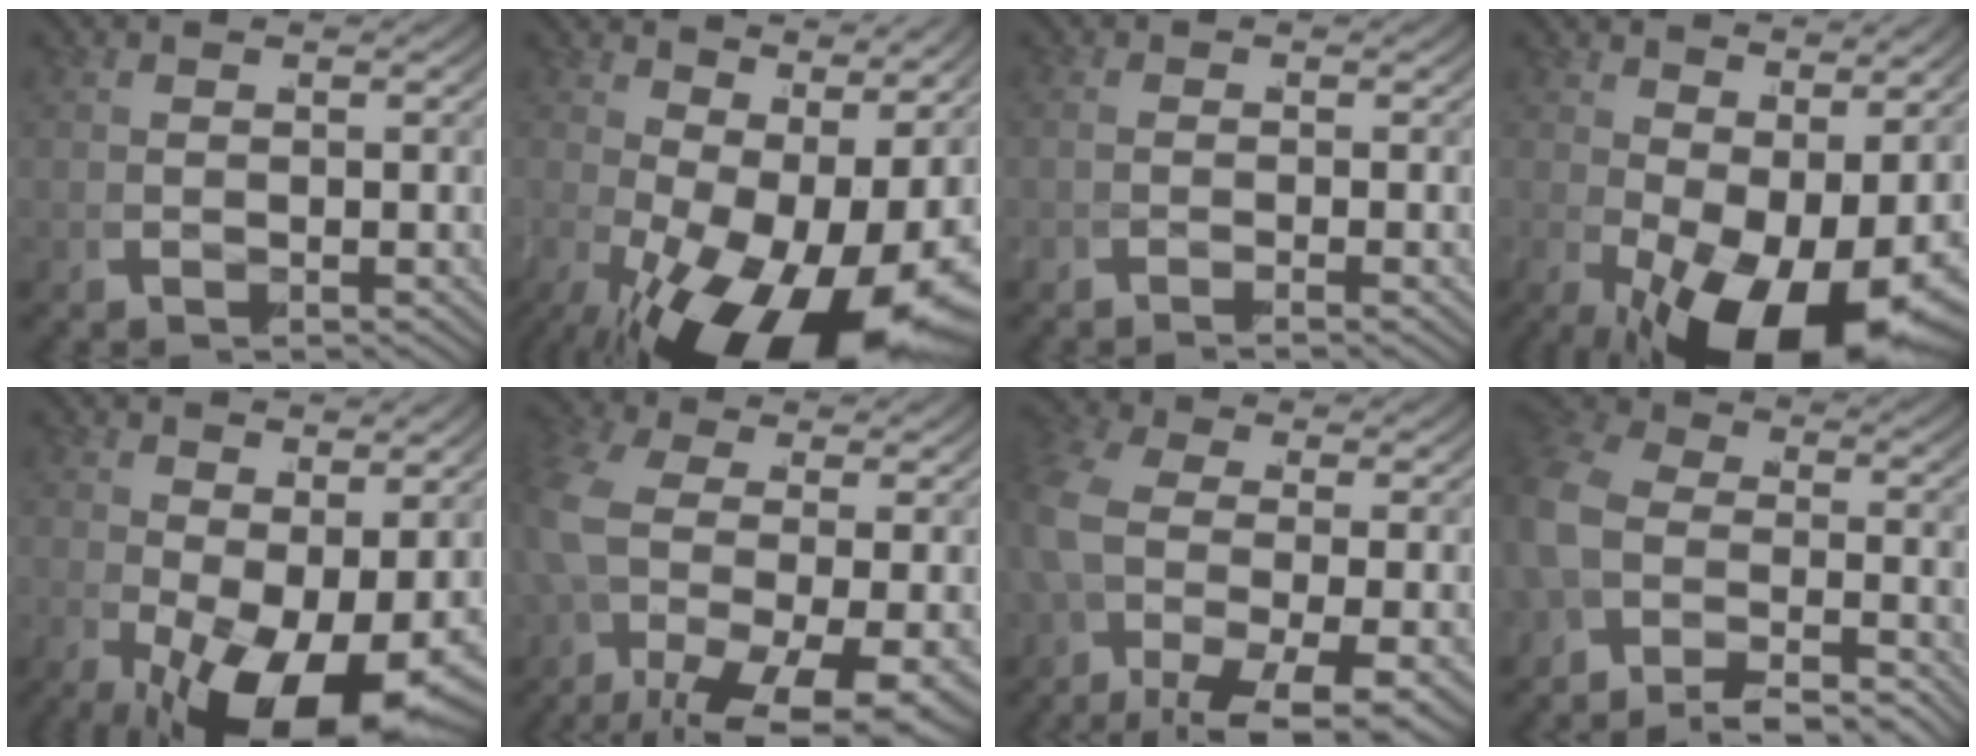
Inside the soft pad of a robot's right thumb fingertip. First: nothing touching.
{"total": 12.9, "force": [-2.2, 6.8, 10.7], "torque": [-0.160, -0.053, -0.001]}
{"total": 0.5, "force": [-0.4, -0.2, -0.1], "torque": [-0.004, 0.004, -0.015]}
{"total": 9.2, "force": [-1.4, 4.1, 8.1], "torque": [-0.115, -0.036, 0.001]}
{"total": 8.3, "force": [-1.6, 3.6, 7.3], "torque": [-0.100, -0.034, -0.005]}
{"total": 9.7, "force": [-2.1, 4.9, 8.1], "torque": [-0.171, -0.042, -0.007]}
{"total": 7.5, "force": [-2.9, 3.7, 5.8], "torque": [-0.133, -0.033, -0.028]}
{"total": 6.0, "force": [-2.6, 4.5, 3.0], "torque": [-0.049, -0.010, -0.055]}